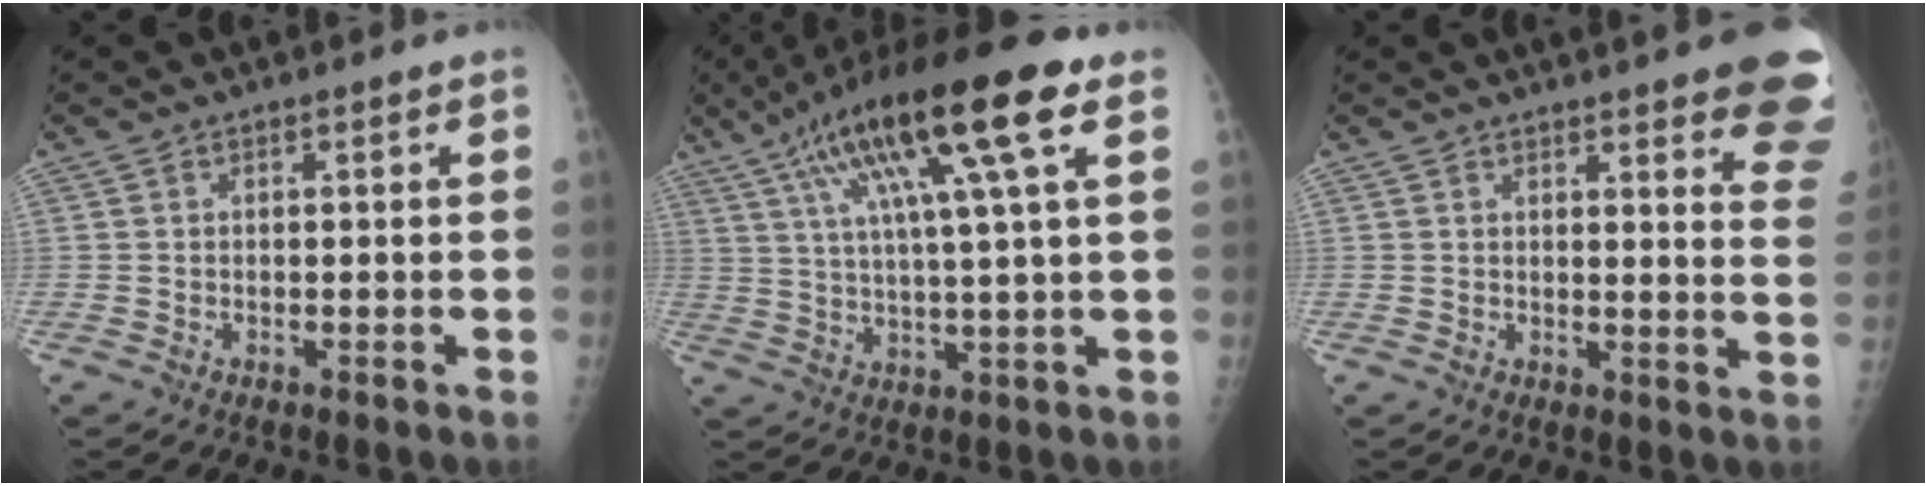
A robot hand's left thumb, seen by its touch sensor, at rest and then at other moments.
{"total": 19.3, "force": [8.6, 2.8, 17.1], "torque": [-0.298, 0.005, 0.138]}
{"total": 15.8, "force": [11.5, 3.3, 10.4], "torque": [-0.101, -0.054, 0.117]}